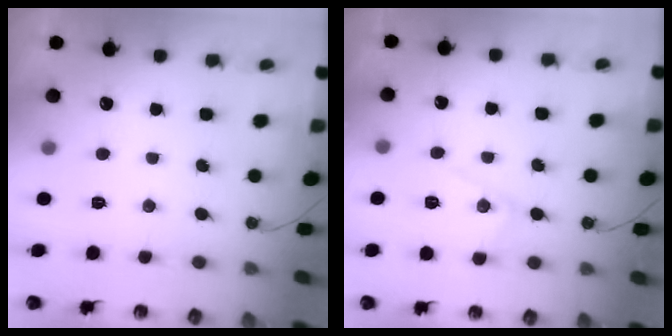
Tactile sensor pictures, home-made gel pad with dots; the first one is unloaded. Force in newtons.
{"total": 9.7, "press": 9.7, "slide": 0.7}